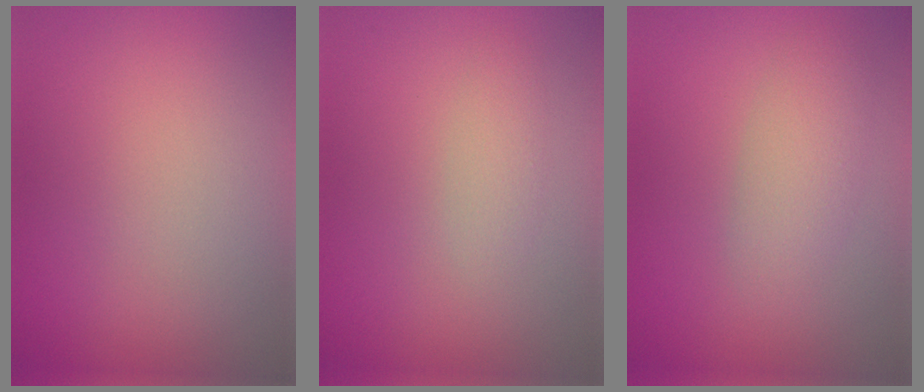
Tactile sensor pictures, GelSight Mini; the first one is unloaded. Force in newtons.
{"total": 1.1, "press": 1.1, "slide": 0.0}
{"total": 2.7, "press": 2.7, "slide": 0.0}